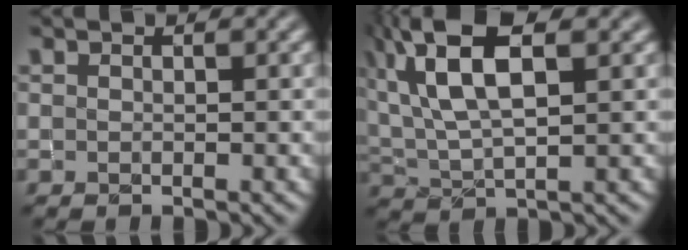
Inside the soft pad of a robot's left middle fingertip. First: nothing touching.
{"total": 9.8, "force": [4.1, 3.9, 8.0], "torque": [-0.164, 0.026, 0.071]}